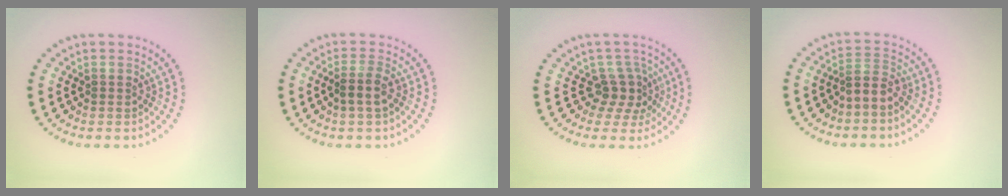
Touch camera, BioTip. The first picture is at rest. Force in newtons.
{"total": 1.8, "press": 1.5, "slide": 1.1}
{"total": 2.8, "press": 2.0, "slide": 2.0}
{"total": 1.7, "press": 1.4, "slide": 1.0}